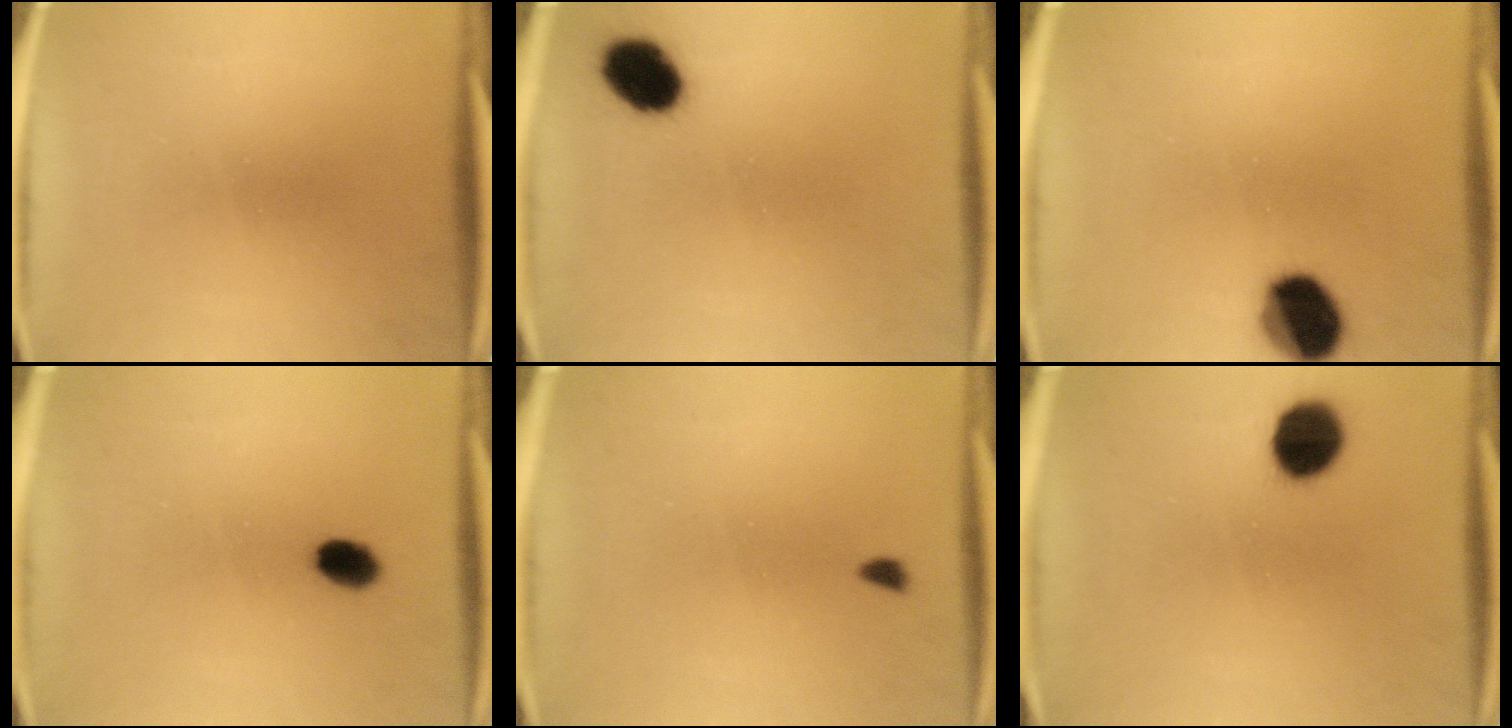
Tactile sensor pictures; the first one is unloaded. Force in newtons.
{"total": 8.4}
{"total": 12.1}
{"total": 3.9}
{"total": 1.1}
{"total": 9.5}